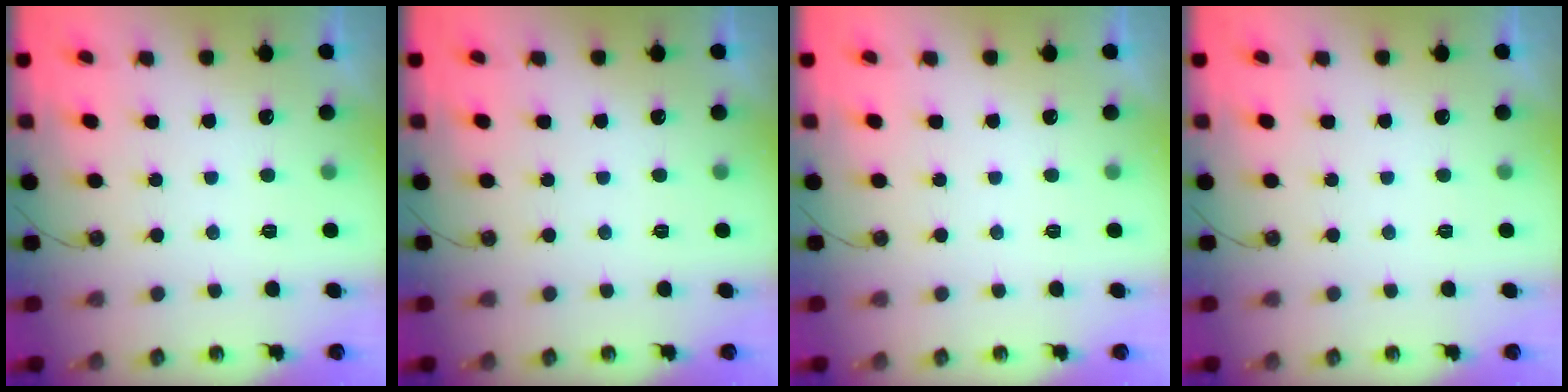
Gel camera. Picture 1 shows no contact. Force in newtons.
{"total": 0.0}
{"total": 0.0}
{"total": 0.0}